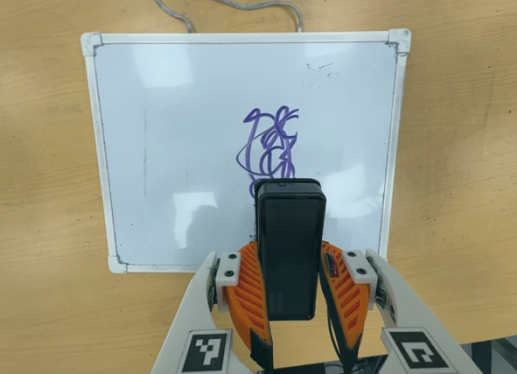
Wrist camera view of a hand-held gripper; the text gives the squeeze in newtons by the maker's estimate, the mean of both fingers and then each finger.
{"total": 7.9, "left": 6.3, "right": 9.5}